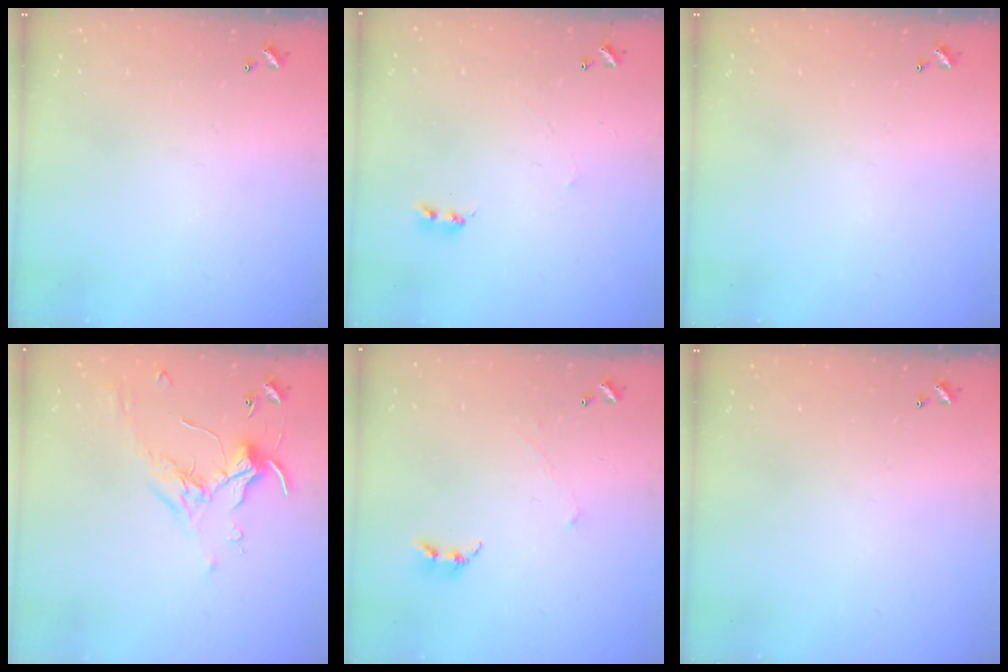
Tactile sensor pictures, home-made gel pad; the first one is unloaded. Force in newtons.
{"total": 2.2, "press": 2.1, "slide": 0.5}
{"total": 0.0}
{"total": 0.5, "press": 0.4, "slide": 0.4}
{"total": 0.7, "press": 0.6, "slide": 0.5}
{"total": 0.0}